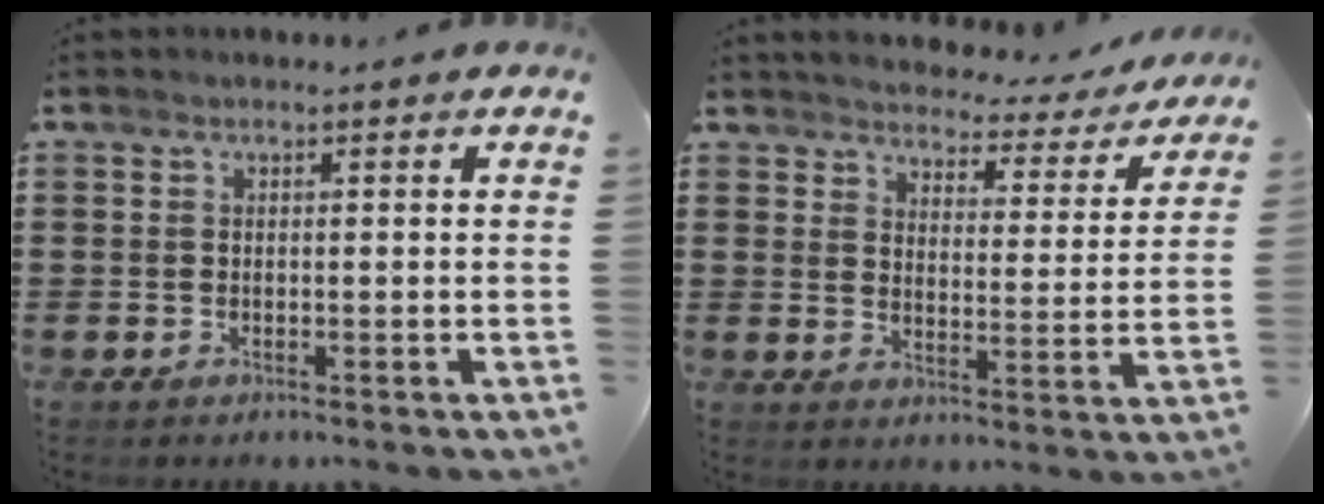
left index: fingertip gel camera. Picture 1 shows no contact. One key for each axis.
{"total": 3.2, "fx": 3.2, "fy": 0.4, "fz": 0.1, "tx": -0.017, "ty": -0.033, "tz": 0.045}